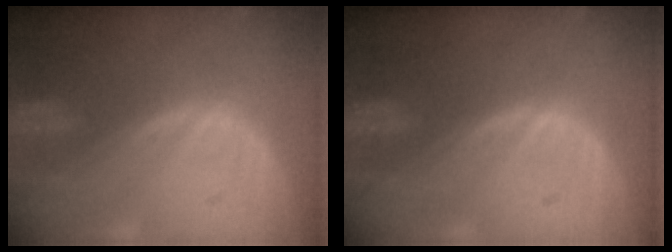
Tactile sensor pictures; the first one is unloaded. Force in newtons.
{"total": 0.0}